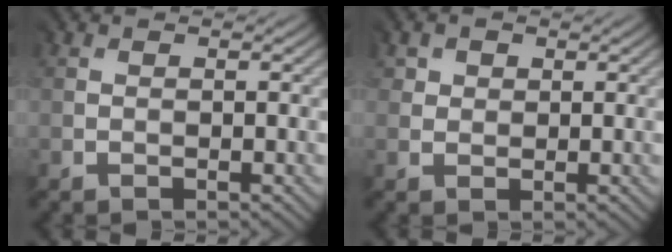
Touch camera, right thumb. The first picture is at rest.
{"total": 2.8, "force": [1.8, 2.0, 0.0], "torque": [0.001, -0.001, 0.027]}